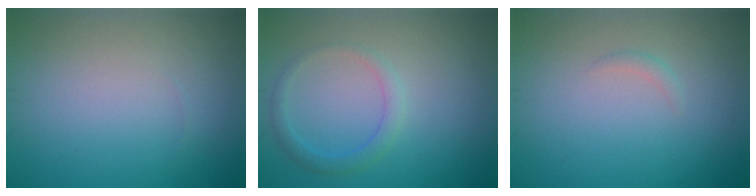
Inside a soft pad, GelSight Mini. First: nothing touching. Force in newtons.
{"total": 1.8, "press": 1.8, "slide": 0.1}
{"total": 0.7, "press": 0.7, "slide": 0.0}